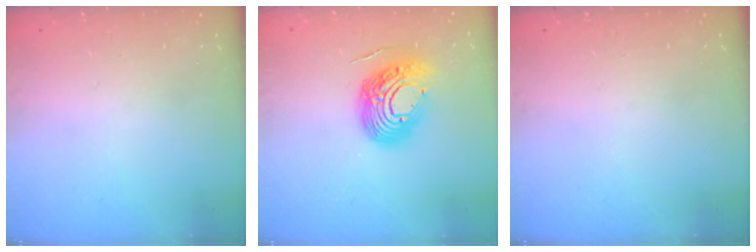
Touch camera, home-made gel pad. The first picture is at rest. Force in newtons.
{"total": 15.0, "press": 14.9, "slide": 1.5}
{"total": 0.0}